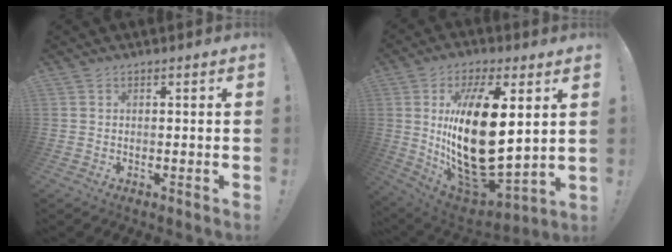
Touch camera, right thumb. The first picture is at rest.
{"total": 24.9, "force": [4.7, 11.7, 21.5], "torque": [-0.412, -0.045, 0.089]}